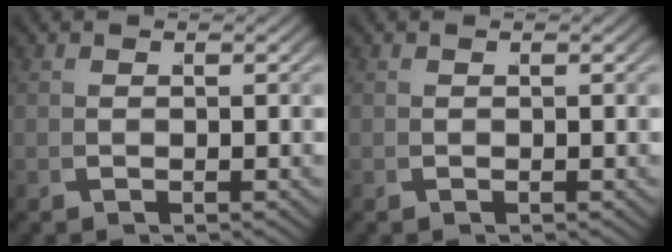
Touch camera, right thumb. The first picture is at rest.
{"total": 0.0}